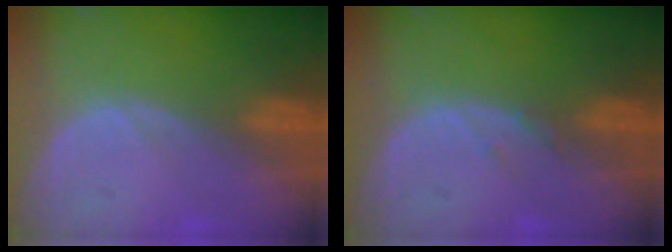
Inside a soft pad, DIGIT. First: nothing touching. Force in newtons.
{"total": 0.8, "press": 0.8, "slide": 0.1}